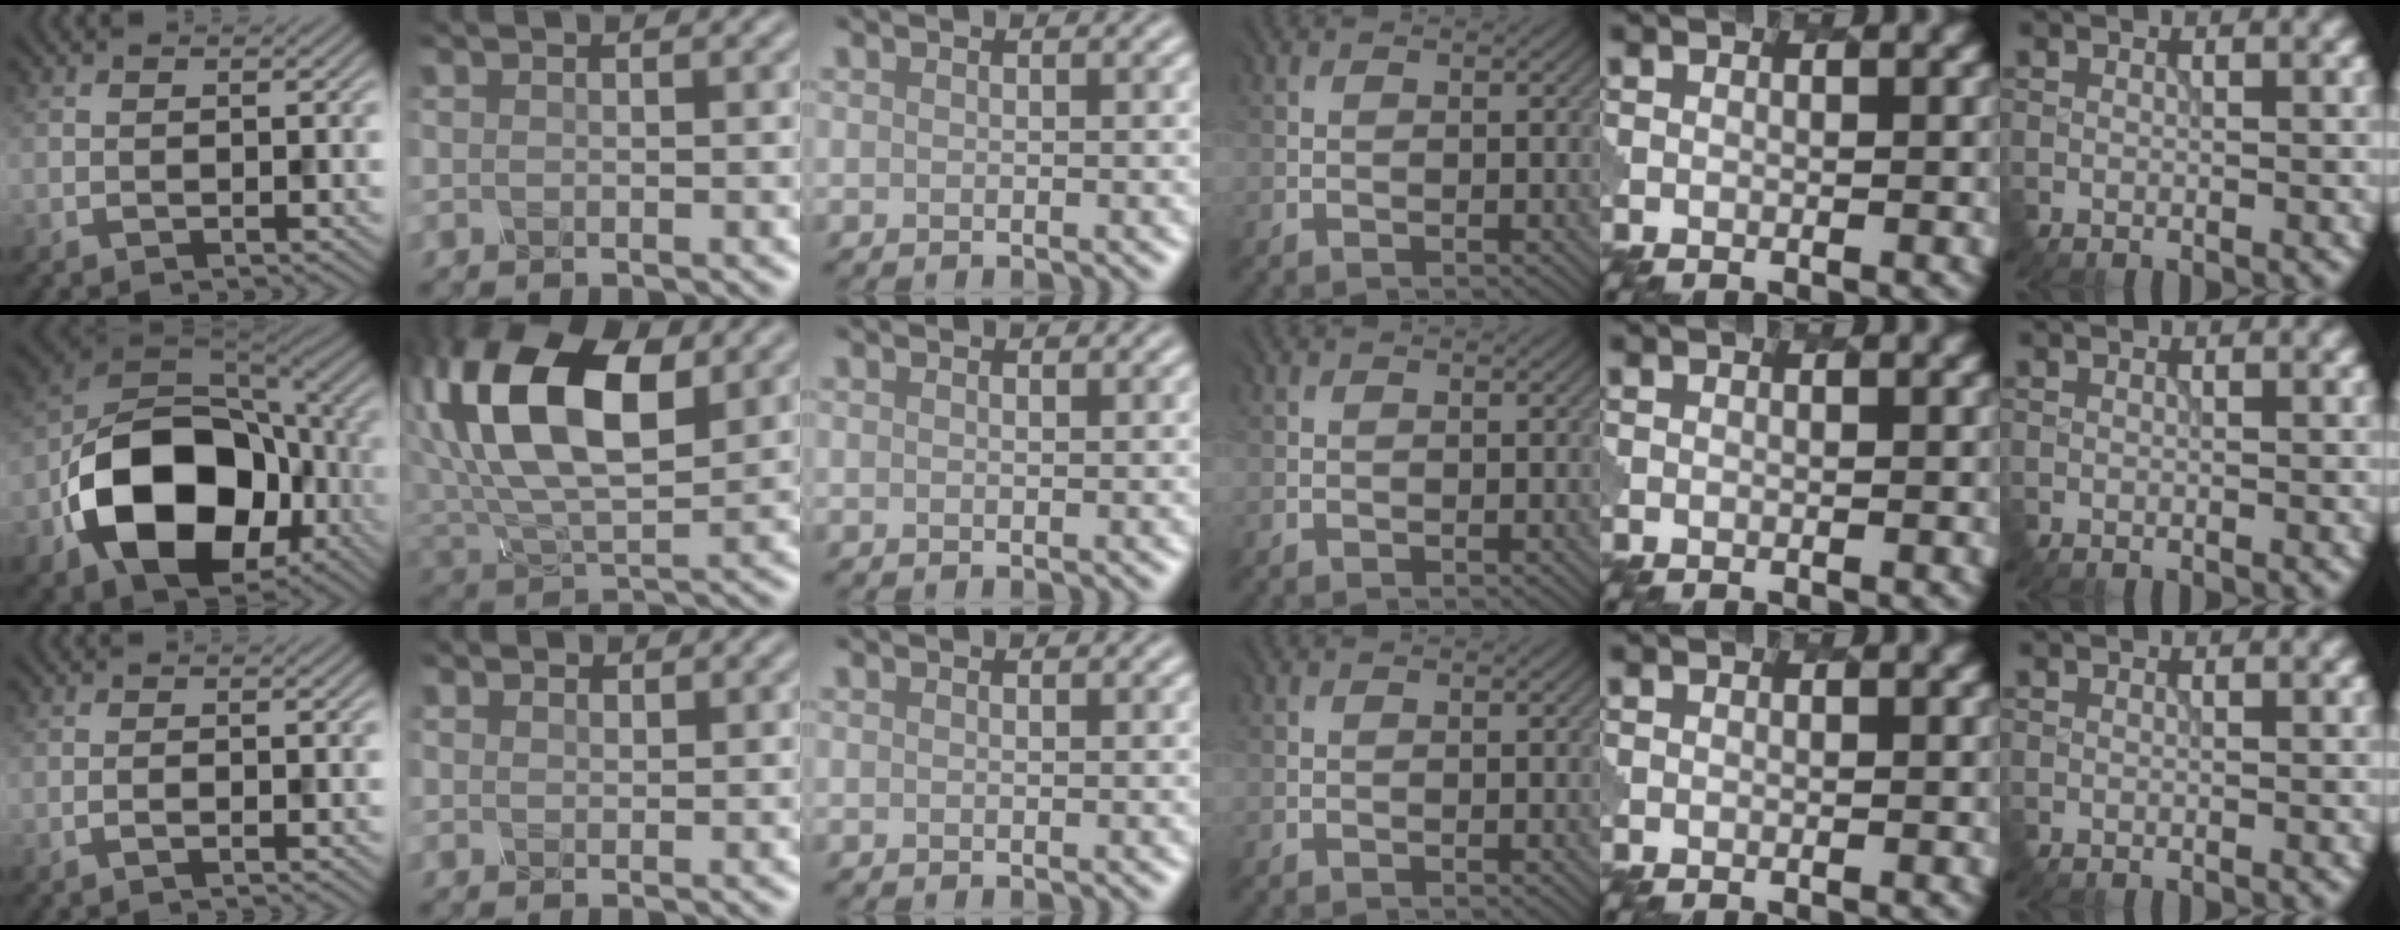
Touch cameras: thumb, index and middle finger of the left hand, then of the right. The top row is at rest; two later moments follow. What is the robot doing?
{"motion": "dispense", "object": "toothpaste"}